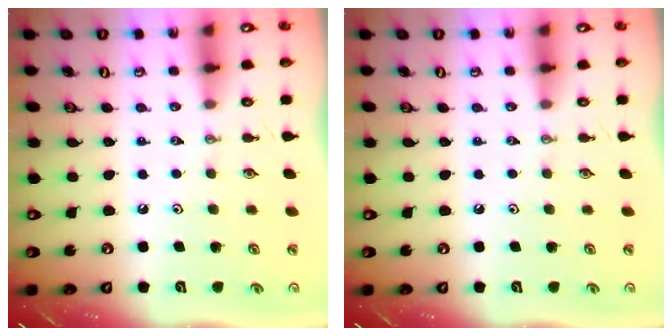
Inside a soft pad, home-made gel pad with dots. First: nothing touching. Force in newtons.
{"total": 0.0}